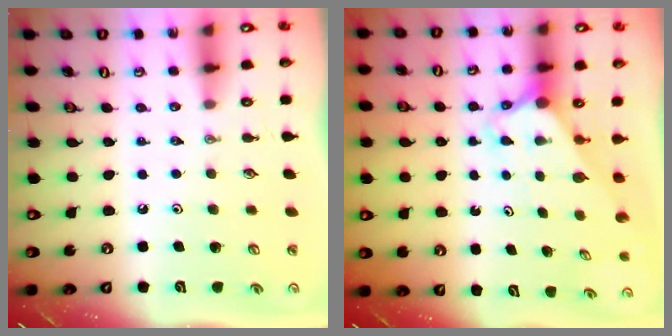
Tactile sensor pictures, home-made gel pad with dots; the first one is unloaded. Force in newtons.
{"total": 2.6, "press": 2.6, "slide": 0.2}